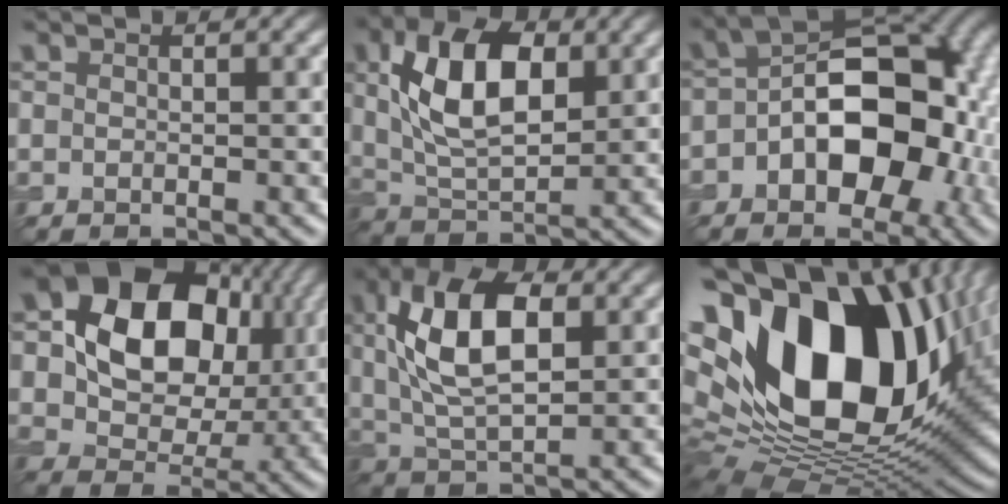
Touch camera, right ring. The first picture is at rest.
{"total": 8.3, "force": [2.5, 4.6, 6.4], "torque": [-0.117, 0.012, 0.043]}
{"total": 11.1, "force": [-2.1, 6.9, 8.4], "torque": [-0.100, 0.012, -0.036]}
{"total": 14.0, "force": [3.8, 10.1, 8.9], "torque": [-0.135, 0.014, 0.059]}
{"total": 9.1, "force": [2.5, 4.7, 7.4], "torque": [-0.148, 0.015, 0.037]}
{"total": 20.6, "force": [5.2, 13.3, 14.9], "torque": [-0.303, -0.001, 0.109]}